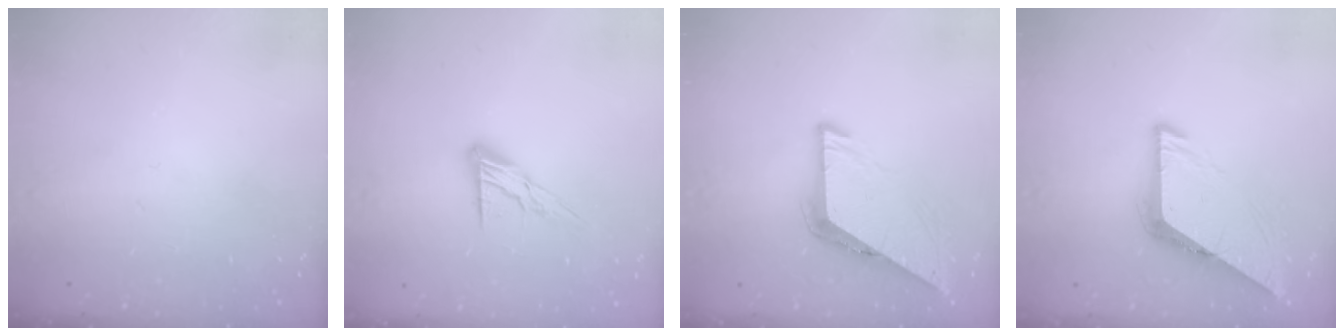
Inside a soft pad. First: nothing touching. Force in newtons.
{"total": 9.8, "press": 9.8, "slide": 0.5}
{"total": 6.8, "press": 6.8, "slide": 0.4}
{"total": 7.0, "press": 7.0, "slide": 0.5}